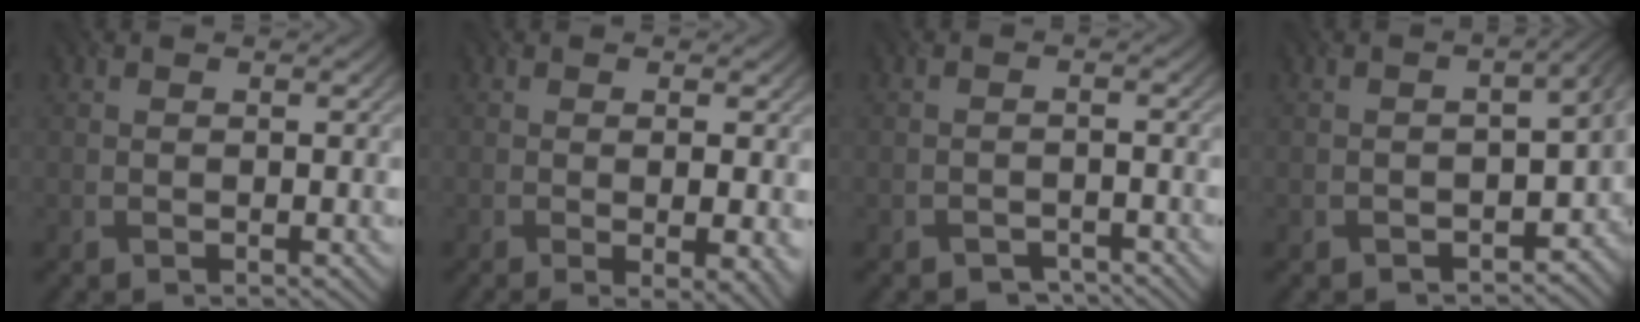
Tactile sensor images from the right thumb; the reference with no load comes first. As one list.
[{"total": 4.7, "force": [-0.7, 1.1, 4.5], "torque": [-0.066, -0.011, -0.005]}, {"total": 2.1, "force": [-1.9, 0.7, 0.6], "torque": [-0.005, 0.005, -0.031]}, {"total": 8.3, "force": [-2.9, 5.0, 6.0], "torque": [-0.068, -0.038, -0.029]}]